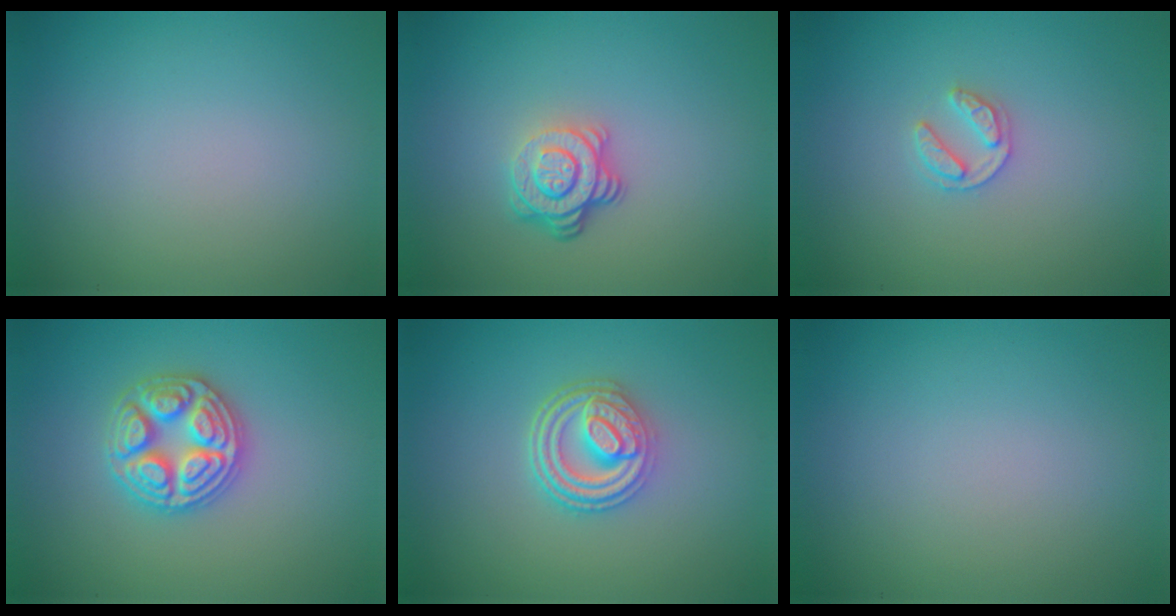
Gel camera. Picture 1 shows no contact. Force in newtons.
{"total": 4.0, "press": 2.8, "slide": 2.9}
{"total": 1.8, "press": 1.8, "slide": 0.3}
{"total": 4.9, "press": 4.8, "slide": 0.6}
{"total": 4.6, "press": 3.6, "slide": 3.0}
{"total": 0.0}